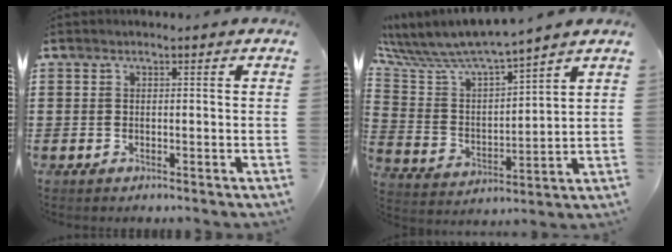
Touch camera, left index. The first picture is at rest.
{"total": 6.7, "force": [6.5, 0.2, 1.7], "torque": [-0.068, -0.054, 0.109]}